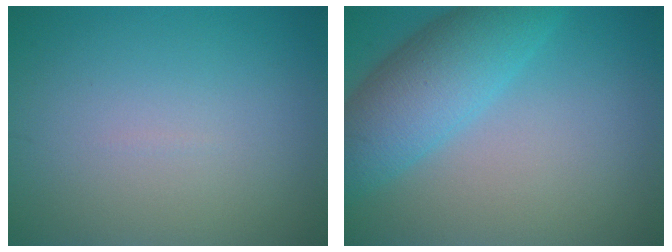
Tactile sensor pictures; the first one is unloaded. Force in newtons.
{"total": 6.7, "press": 6.6, "slide": 0.2}